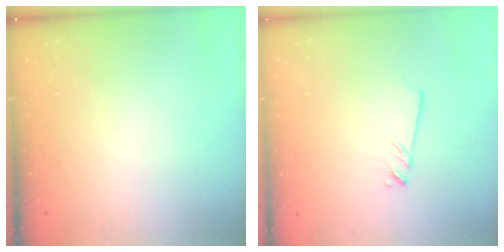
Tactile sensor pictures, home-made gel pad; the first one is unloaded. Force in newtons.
{"total": 2.0, "press": 2.0, "slide": 0.1}